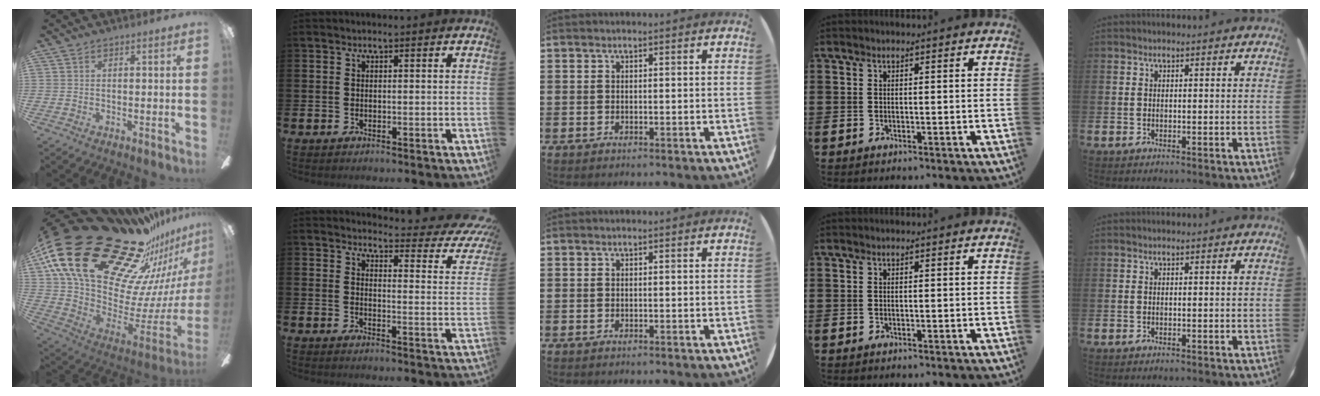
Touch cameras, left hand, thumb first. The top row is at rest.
{"thumb": {"total": 33.7, "force": [22.0, 15.9, 19.9], "torque": [-0.310, -0.202, 0.439]}, "index": {"total": 3.3, "force": [3.0, 1.1, 0.9], "torque": [-0.013, -0.039, 0.040]}}